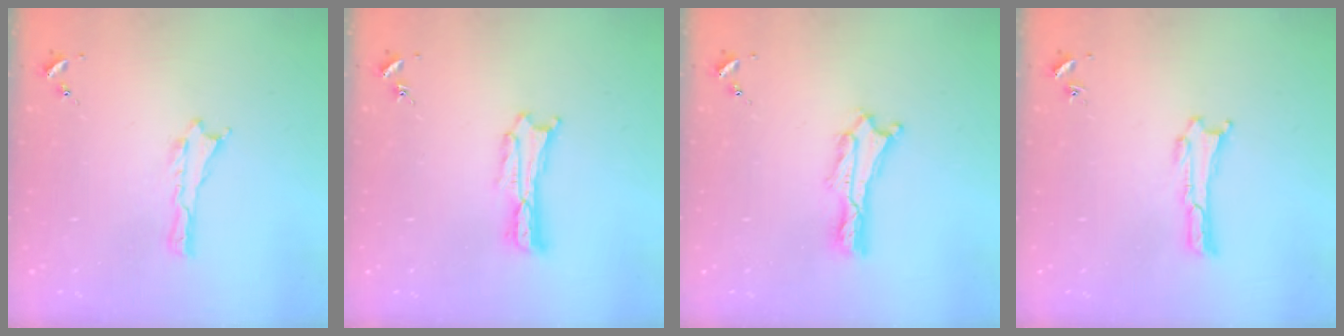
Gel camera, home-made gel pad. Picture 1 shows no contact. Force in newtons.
{"total": 1.2, "press": 1.1, "slide": 0.2}
{"total": 1.3, "press": 1.3, "slide": 0.2}
{"total": 0.0}